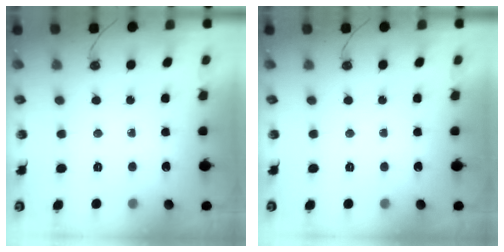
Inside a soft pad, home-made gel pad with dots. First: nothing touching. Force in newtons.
{"total": 0.0}